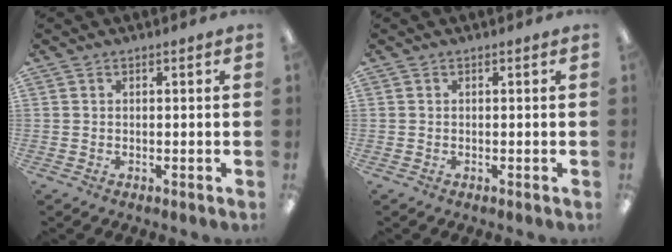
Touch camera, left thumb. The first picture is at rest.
{"total": 0.0}